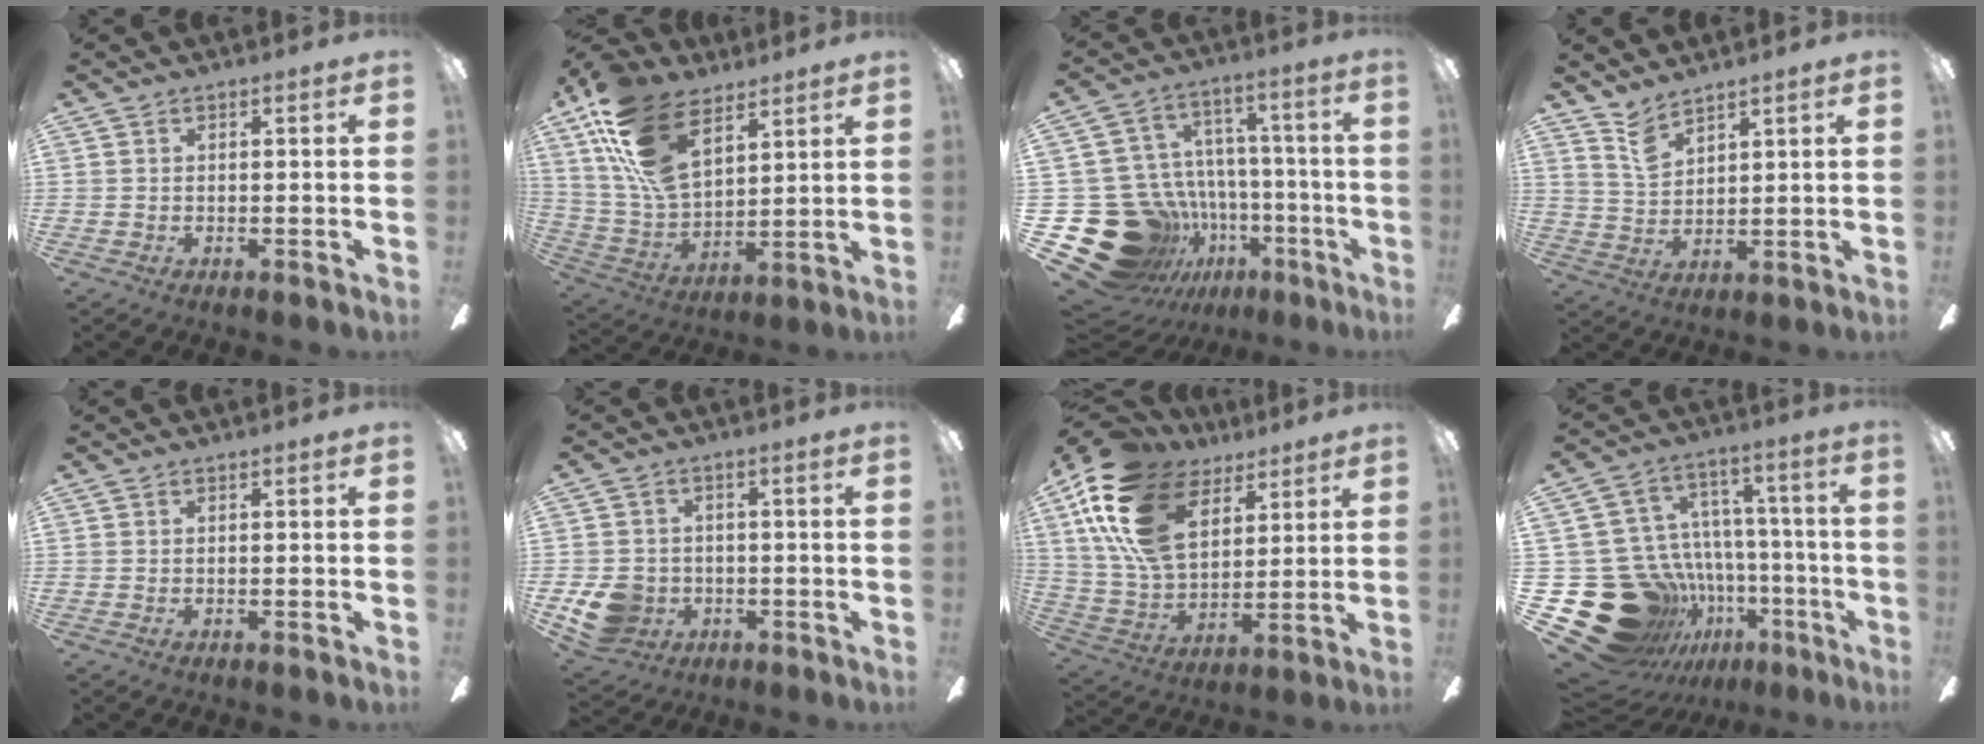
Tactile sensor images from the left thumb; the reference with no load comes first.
{"total": 20.5, "force": [11.2, 11.3, 13.0], "torque": [-0.286, -0.039, 0.206]}
{"total": 25.3, "force": [-9.4, 20.6, 11.2], "torque": [-0.202, 0.032, -0.078]}
{"total": 6.1, "force": [5.0, 2.3, 2.6], "torque": [-0.066, -0.020, 0.094]}
{"total": 0.0}
{"total": 8.5, "force": [-2.5, 7.5, 3.2], "torque": [-0.073, 0.018, -0.043]}
{"total": 22.1, "force": [10.8, 13.4, 13.8], "torque": [-0.311, -0.034, 0.197]}
{"total": 27.9, "force": [-9.9, 22.3, 13.6], "torque": [-0.250, 0.027, -0.076]}